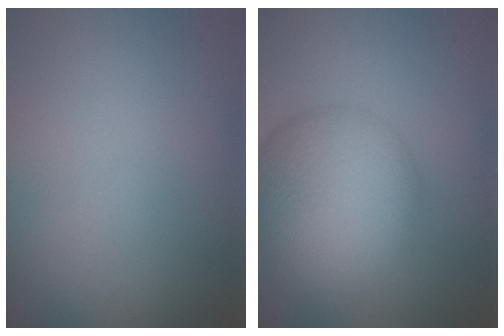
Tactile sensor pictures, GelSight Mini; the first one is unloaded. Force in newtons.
{"total": 9.8, "press": 9.8, "slide": 0.5}